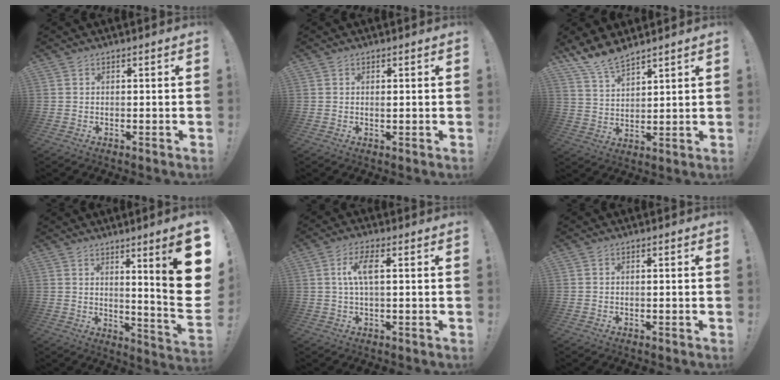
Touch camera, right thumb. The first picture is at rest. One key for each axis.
{"total": 0.0}
{"total": 8.4, "fx": 7.6, "fy": 2.1, "fz": 2.9, "tx": -0.078, "ty": -0.041, "tz": 0.148}
{"total": 15.6, "fx": 5.0, "fy": 0.5, "fz": 14.8, "tx": -0.200, "ty": -0.053, "tz": 0.063}
{"total": 6.6, "fx": 0.9, "fy": 1.9, "fz": 6.2, "tx": -0.120, "ty": 0.004, "tz": 0.012}
{"total": 0.0}